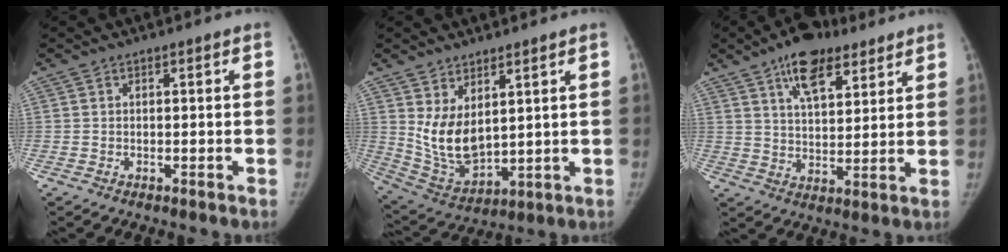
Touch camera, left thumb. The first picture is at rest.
{"total": 10.1, "force": [3.4, 5.6, 7.7], "torque": [-0.127, -0.033, 0.088]}
{"total": 12.8, "force": [7.8, 6.0, 8.2], "torque": [-0.104, -0.029, 0.126]}